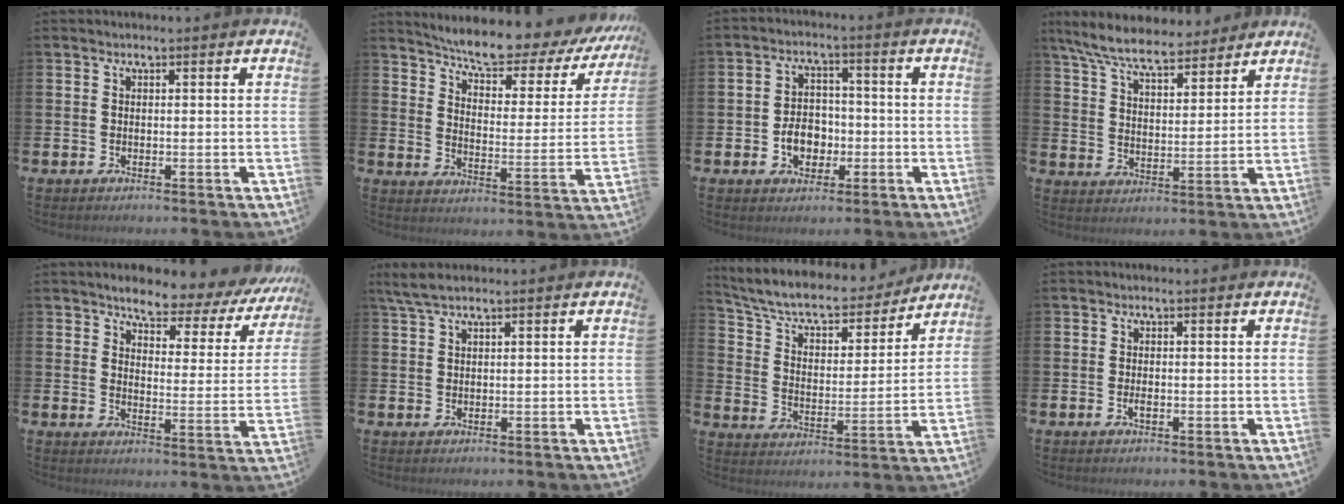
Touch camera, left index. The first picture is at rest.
{"total": 7.5, "force": [6.7, 1.0, 3.1], "torque": [-0.086, -0.050, 0.108]}
{"total": 4.7, "force": [-1.5, 3.7, 2.5], "torque": [-0.036, 0.001, -0.033]}
{"total": 8.0, "force": [7.3, 1.6, 2.9], "torque": [-0.086, -0.032, 0.131]}
{"total": 4.9, "force": [4.5, 1.2, 1.7], "torque": [-0.044, -0.041, 0.065]}
{"total": 2.9, "force": [2.1, 0.6, 1.9], "torque": [-0.043, 0.003, 0.040]}
{"total": 7.9, "force": [7.1, 2.4, 2.7], "torque": [-0.079, -0.053, 0.117]}
{"total": 0.9, "force": [-0.3, 0.3, 0.8], "torque": [-0.023, 0.003, -0.004]}